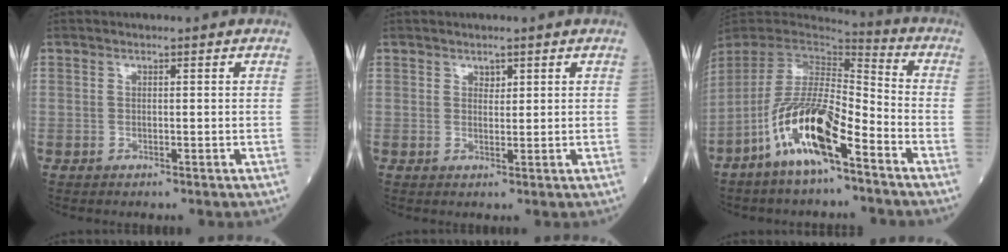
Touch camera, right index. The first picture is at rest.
{"total": 1.1, "force": [0.8, 0.7, 0.5], "torque": [-0.003, -0.002, 0.011]}
{"total": 14.2, "force": [-7.7, 2.7, 11.7], "torque": [-0.241, -0.016, -0.143]}